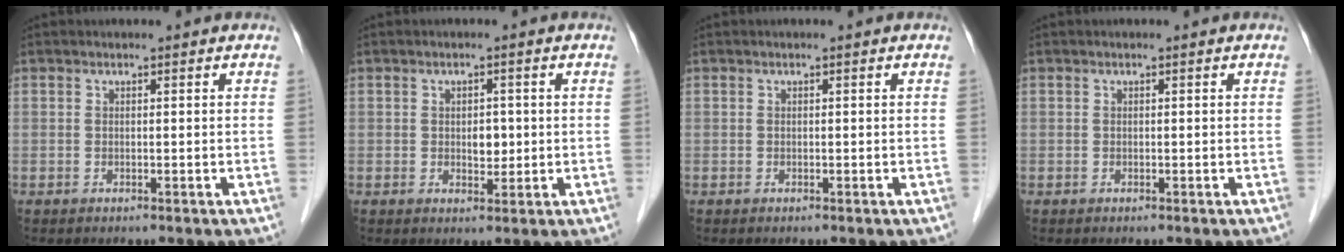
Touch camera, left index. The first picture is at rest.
{"total": 2.4, "force": [0.1, 1.6, 1.8], "torque": [-0.026, -0.001, 0.004]}
{"total": 0.0}
{"total": 0.0}